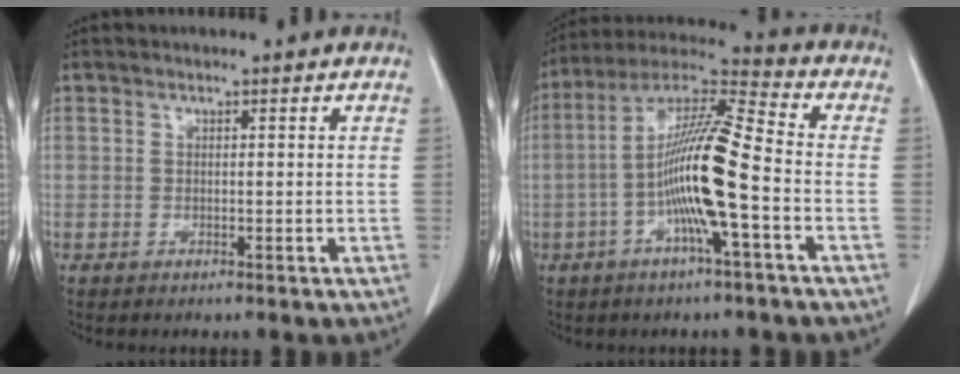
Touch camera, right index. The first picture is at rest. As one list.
[{"total": 13.7, "force": [-3.2, 0.6, 13.3], "torque": [-0.260, 0.010, -0.066]}]